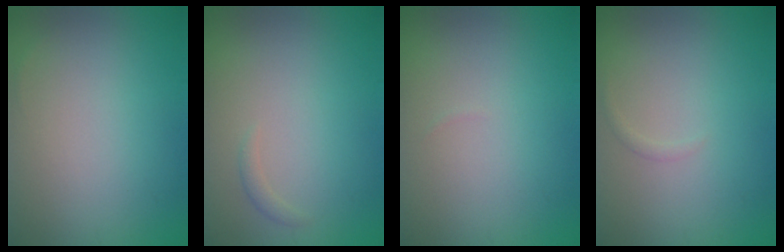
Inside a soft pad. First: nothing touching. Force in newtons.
{"total": 0.7, "press": 0.7, "slide": 0.0}
{"total": 0.0}
{"total": 0.5, "press": 0.5, "slide": 0.0}